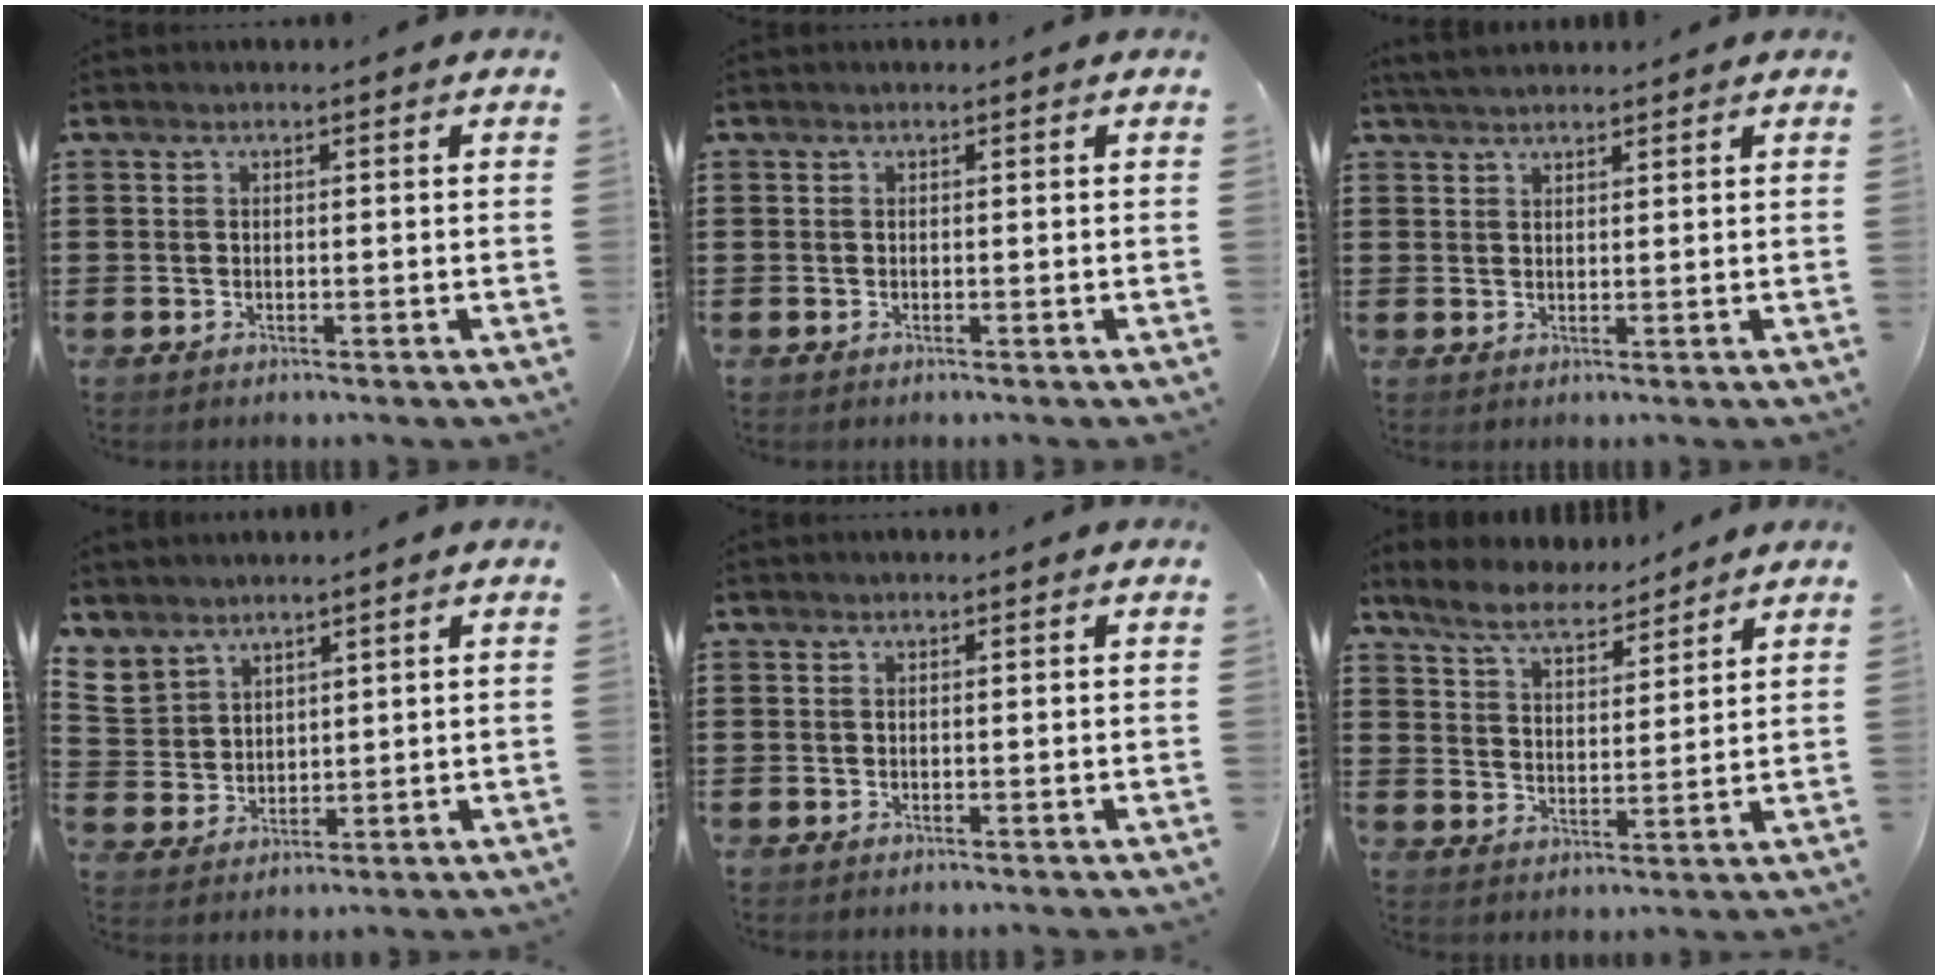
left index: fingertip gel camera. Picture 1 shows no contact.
{"total": 0.0}
{"total": 2.6, "force": [2.3, 0.5, 1.0], "torque": [-0.024, 0.004, 0.045]}
{"total": 4.0, "force": [3.4, 2.1, -0.1], "torque": [-0.019, -0.008, 0.063]}
{"total": 0.0}
{"total": 6.5, "force": [6.0, 1.3, 2.1], "torque": [-0.065, -0.019, 0.109]}